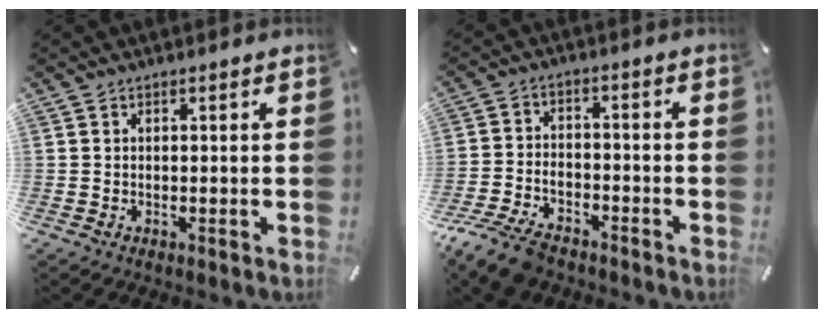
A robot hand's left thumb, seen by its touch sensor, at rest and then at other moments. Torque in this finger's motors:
{"motor_torque": [0.02, 0.62, 0.32, 0.31, 0.12]}